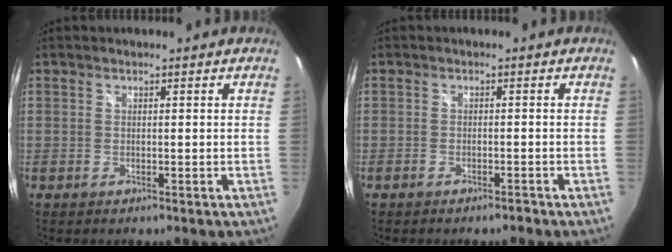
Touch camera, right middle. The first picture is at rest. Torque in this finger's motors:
{"motor_torque": [-0.44, -0.01, -0.03, -0.01]}